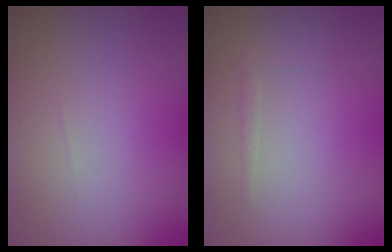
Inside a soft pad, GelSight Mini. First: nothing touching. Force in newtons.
{"total": 0.5, "press": 0.5, "slide": 0.0}